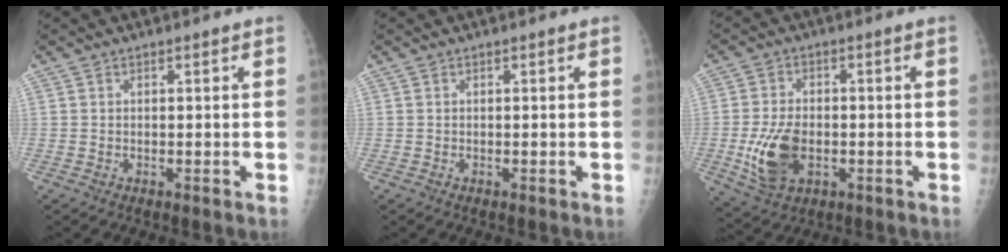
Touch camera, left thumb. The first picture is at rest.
{"total": 0.0}
{"total": 9.8, "force": [-2.2, 6.0, 7.4], "torque": [-0.135, 0.003, -0.031]}